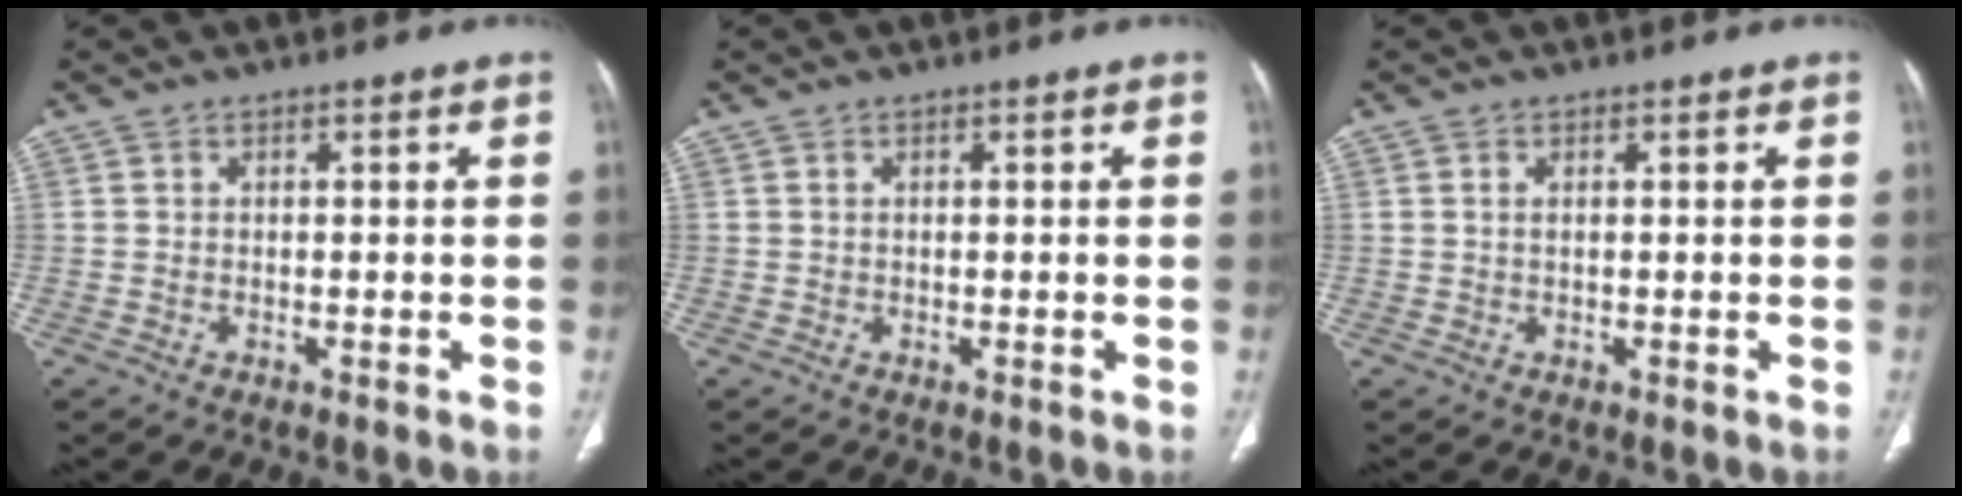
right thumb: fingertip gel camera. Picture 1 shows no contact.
{"total": 0.0}
{"total": 0.5, "force": [0.2, 0.2, 0.4], "torque": [-0.014, 0.004, 0.004]}